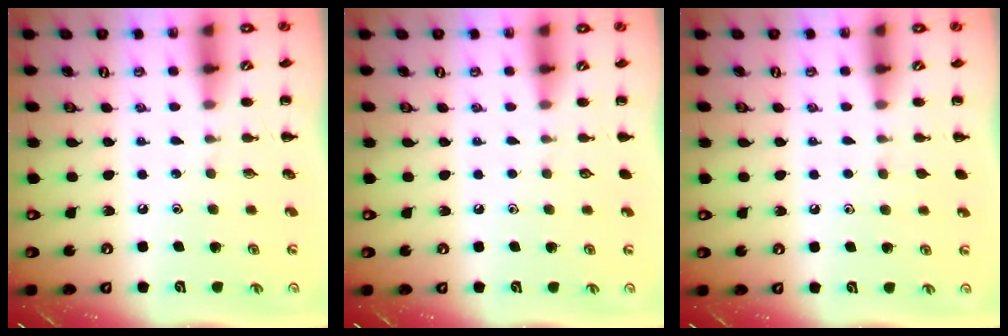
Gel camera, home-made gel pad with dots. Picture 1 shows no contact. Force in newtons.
{"total": 0.0}
{"total": 1.5, "press": 1.3, "slide": 0.7}